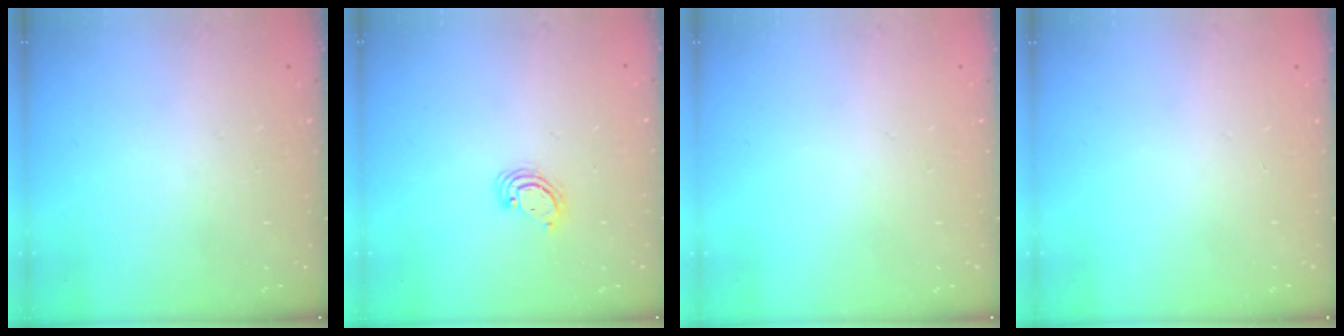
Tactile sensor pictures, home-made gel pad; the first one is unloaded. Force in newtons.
{"total": 3.4, "press": 3.4, "slide": 0.4}
{"total": 0.0}
{"total": 0.0}